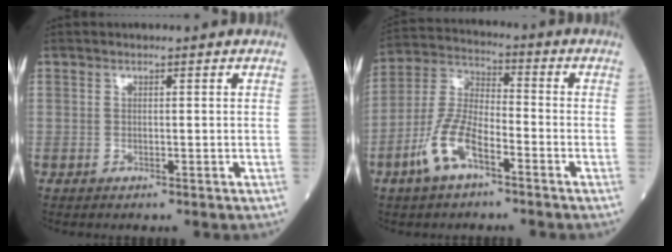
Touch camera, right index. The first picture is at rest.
{"total": 9.8, "force": [-5.0, 3.5, 7.7], "torque": [-0.174, 0.003, -0.102]}